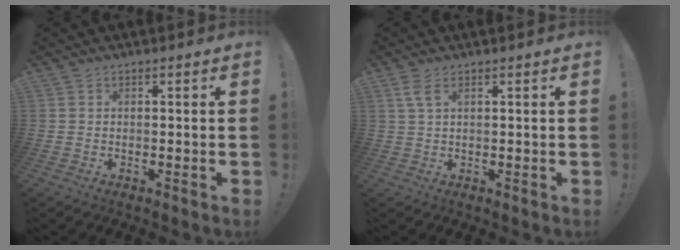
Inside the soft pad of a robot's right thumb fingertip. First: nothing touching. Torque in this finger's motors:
{"motor_torque": [-0.22, 0.25, 0.01, 0.40, 0.13]}